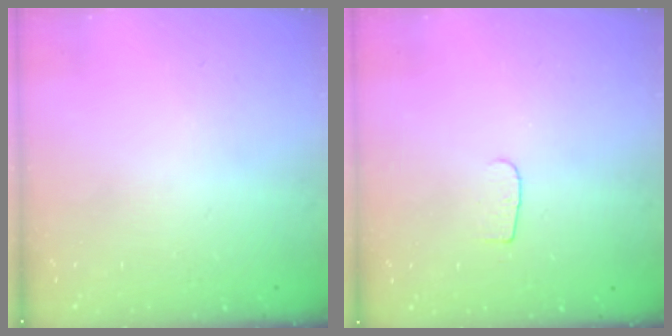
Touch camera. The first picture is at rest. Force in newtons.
{"total": 4.2, "press": 4.2, "slide": 0.4}